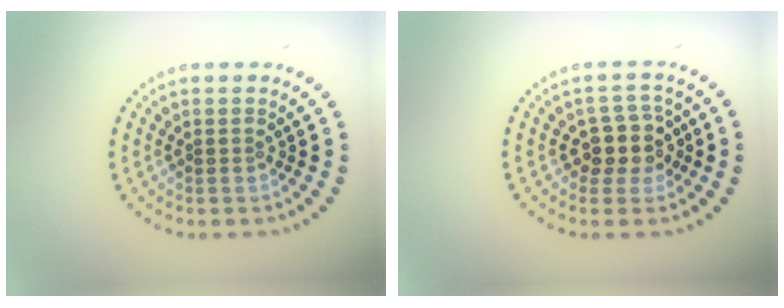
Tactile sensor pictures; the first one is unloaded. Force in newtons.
{"total": 2.9, "press": 2.5, "slide": 1.4}